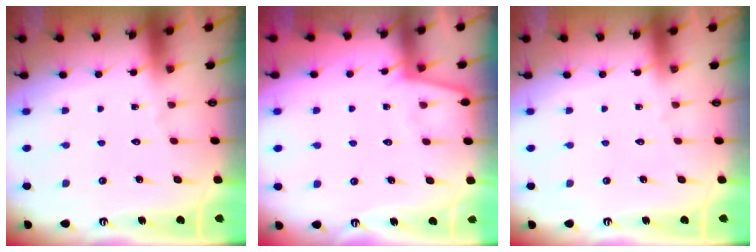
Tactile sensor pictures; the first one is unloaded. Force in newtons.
{"total": 2.7, "press": 2.7, "slide": 0.4}
{"total": 0.0}